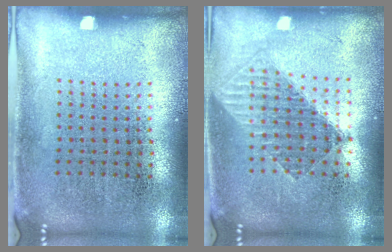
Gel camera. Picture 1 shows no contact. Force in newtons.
{"total": 1.5, "press": 1.3, "slide": 0.9}